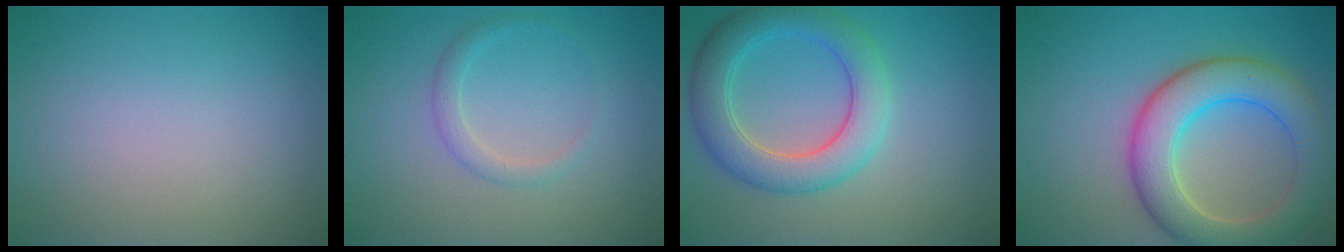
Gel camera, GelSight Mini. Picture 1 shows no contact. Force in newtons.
{"total": 1.4, "press": 1.4, "slide": 0.0}
{"total": 5.5, "press": 5.5, "slide": 0.5}
{"total": 7.3, "press": 7.3, "slide": 0.4}